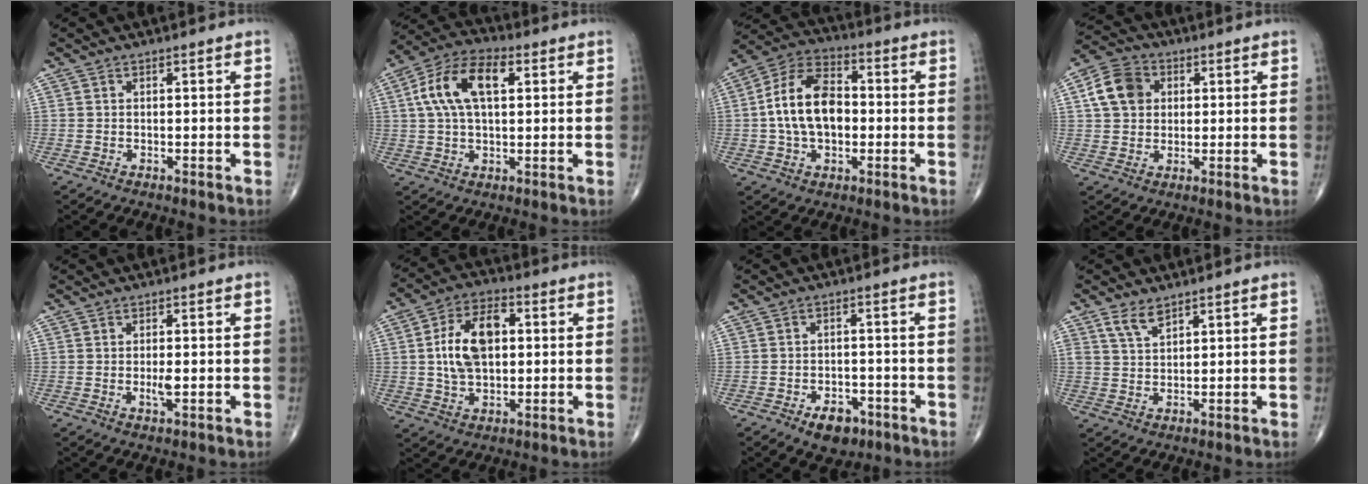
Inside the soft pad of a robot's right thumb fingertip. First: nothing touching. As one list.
[{"total": 12.8, "force": [3.2, 6.7, 10.4], "torque": [-0.201, 0.025, 0.054]}, {"total": 14.5, "force": [-0.3, 9.1, 11.3], "torque": [-0.188, 0.029, -0.013]}, {"total": 8.8, "force": [2.0, 7.1, 4.9], "torque": [-0.075, 0.008, 0.029]}, {"total": 2.4, "force": [-0.3, 0.9, 2.2], "torque": [-0.037, -0.003, -0.005]}, {"total": 12.9, "force": [1.4, 7.7, 10.2], "torque": [-0.168, 0.012, 0.022]}, {"total": 6.3, "force": [-3.5, 3.8, 3.5], "torque": [-0.030, 0.016, -0.050]}, {"total": 4.1, "force": [2.9, 1.9, 2.2], "torque": [-0.037, -0.017, 0.061]}]